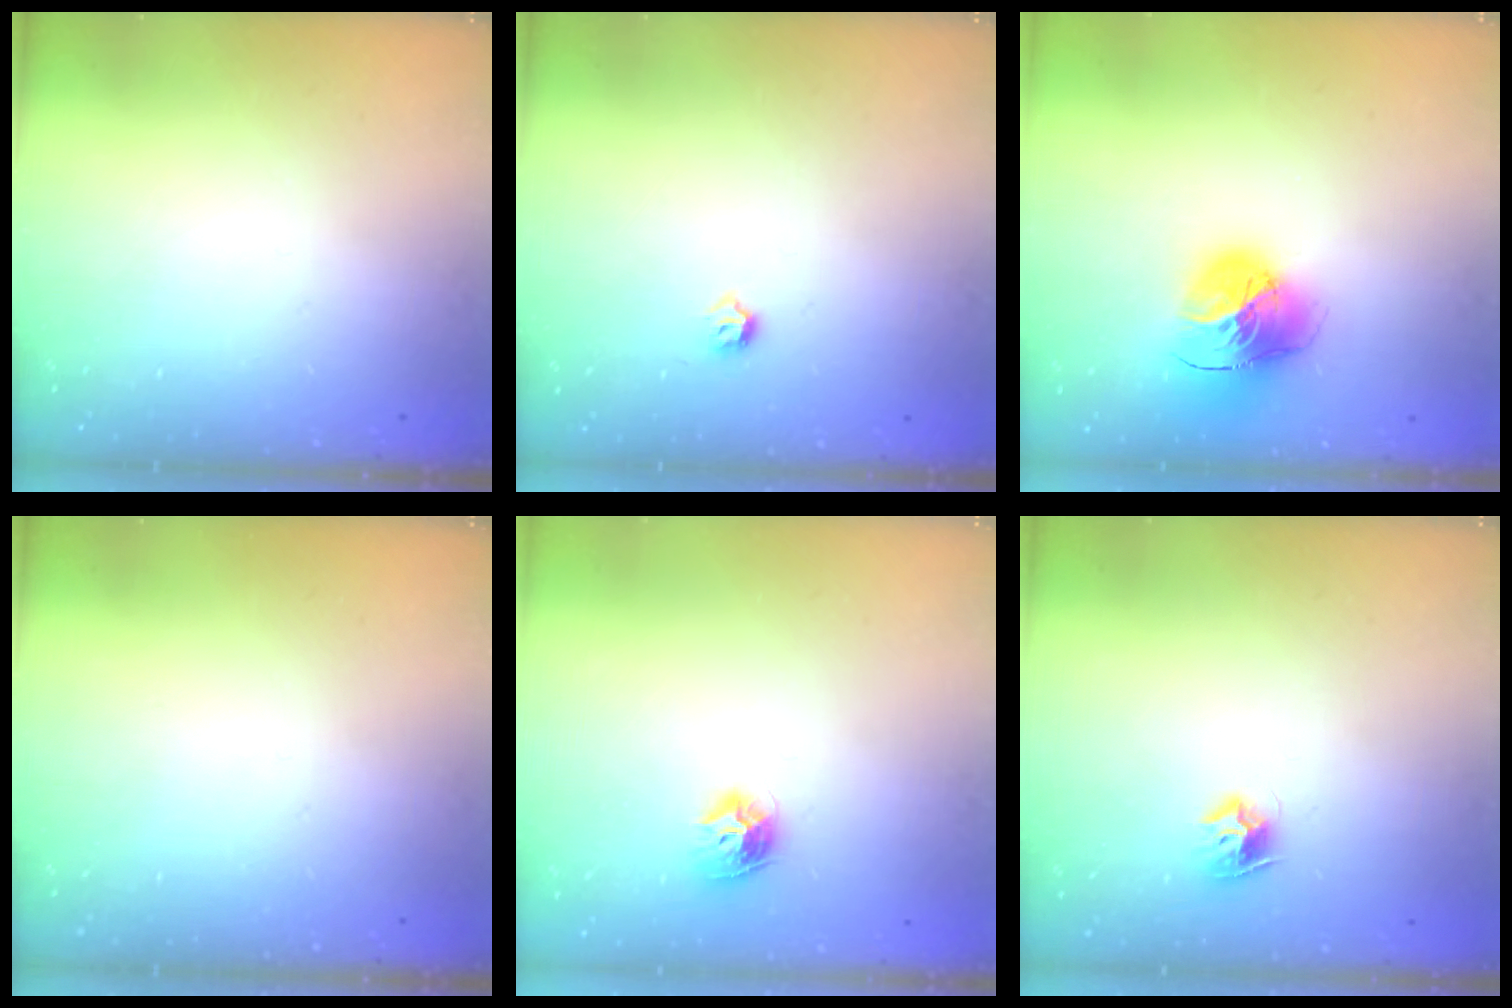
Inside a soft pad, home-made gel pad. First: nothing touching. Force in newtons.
{"total": 3.4, "press": 3.3, "slide": 0.6}
{"total": 16.9, "press": 16.8, "slide": 1.7}
{"total": 0.0}
{"total": 8.8, "press": 8.8, "slide": 0.2}
{"total": 7.5, "press": 7.5, "slide": 0.1}